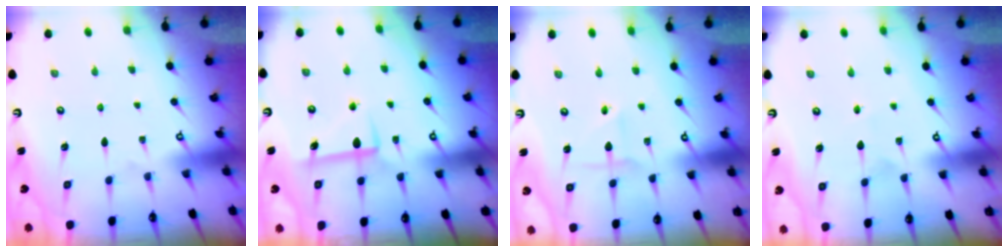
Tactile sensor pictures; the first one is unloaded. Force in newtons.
{"total": 6.0, "press": 5.9, "slide": 1.0}
{"total": 2.3, "press": 2.3, "slide": 0.2}
{"total": 3.0, "press": 2.9, "slide": 0.9}